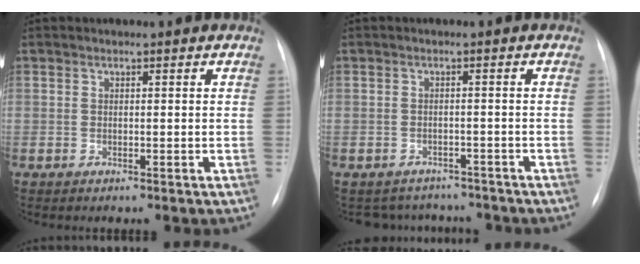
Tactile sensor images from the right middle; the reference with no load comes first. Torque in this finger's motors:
{"motor_torque": [0.00, -0.15, -0.05, -0.01]}